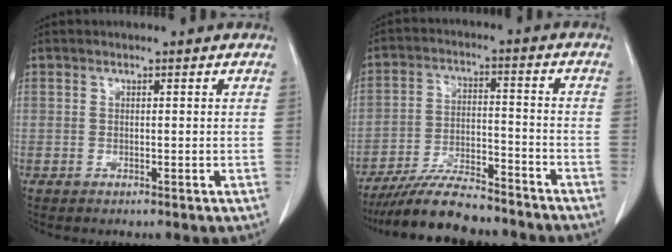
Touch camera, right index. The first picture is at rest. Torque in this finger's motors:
{"motor_torque": [-0.06, -0.50, 0.03, -0.01]}